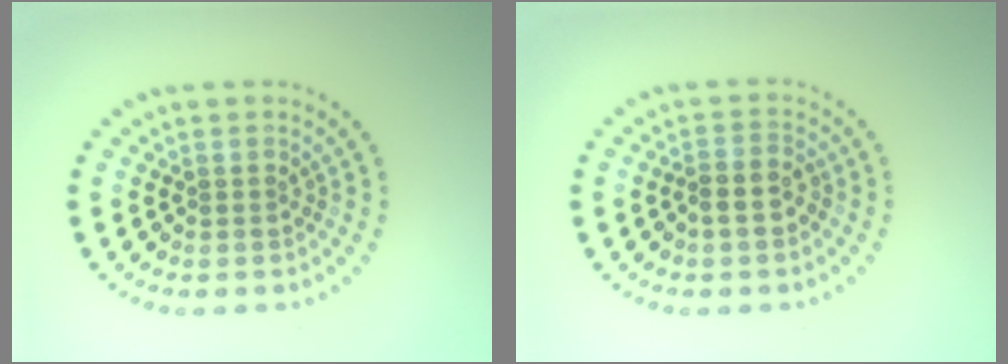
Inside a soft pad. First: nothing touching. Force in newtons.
{"total": 2.1, "press": 2.0, "slide": 0.9}